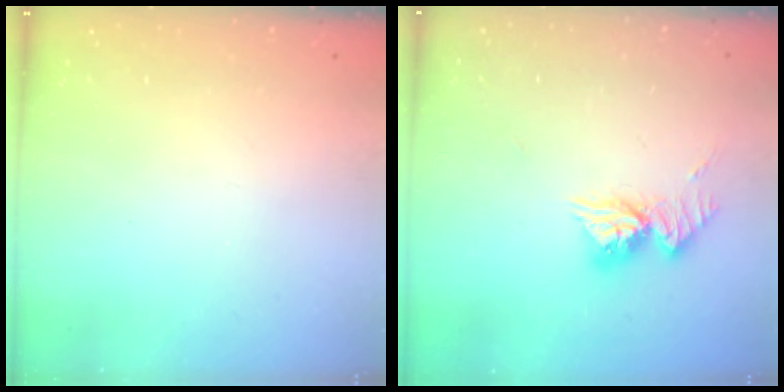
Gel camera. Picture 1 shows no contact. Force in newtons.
{"total": 10.6, "press": 10.6, "slide": 1.0}